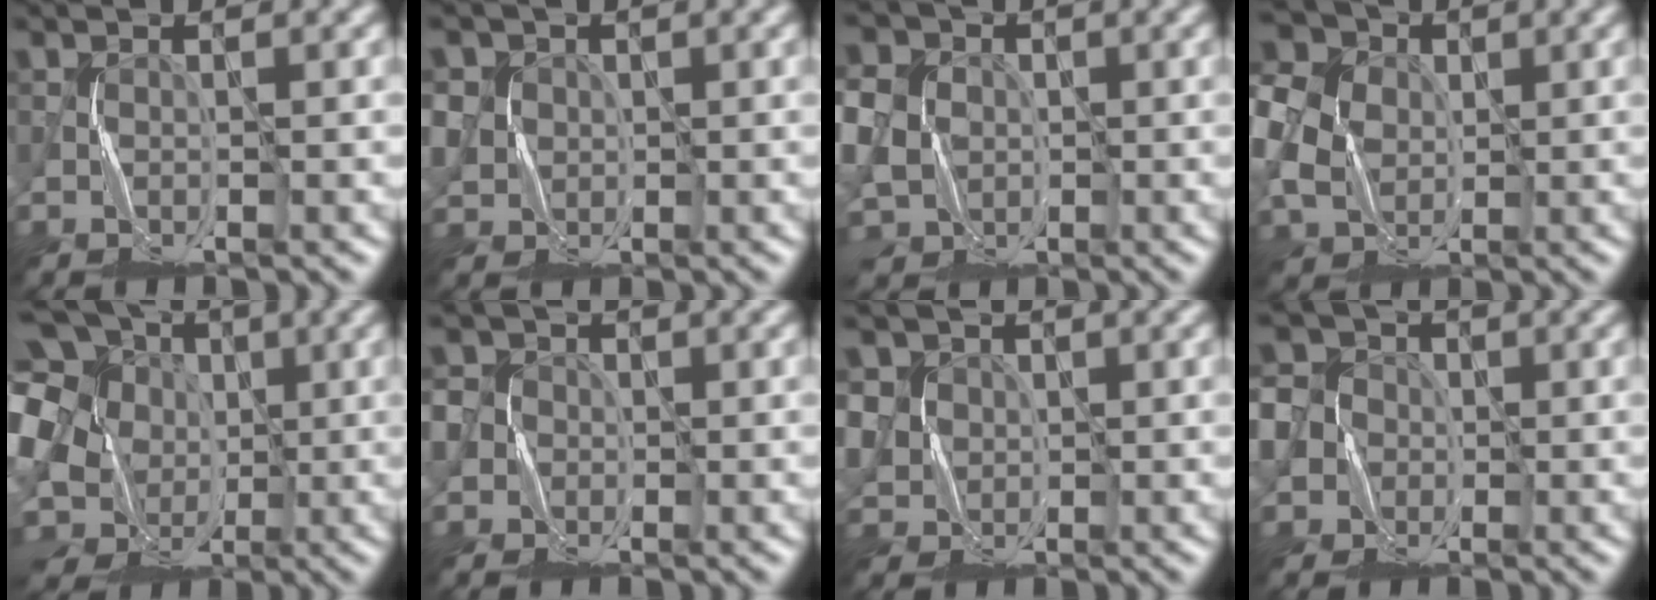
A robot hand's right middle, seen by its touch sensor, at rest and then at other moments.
{"total": 2.9, "force": [0.4, 2.8, 0.3], "torque": [-0.025, 0.001, 0.011]}
{"total": 11.4, "force": [0.0, 10.3, 4.8], "torque": [-0.138, 0.011, -0.027]}
{"total": 7.8, "force": [0.4, 6.7, 4.0], "torque": [-0.119, 0.017, -0.008]}
{"total": 16.8, "force": [-0.3, 14.4, 8.7], "torque": [-0.213, 0.027, -0.018]}
{"total": 5.0, "force": [0.8, 4.9, 1.0], "torque": [-0.027, 0.038, -0.015]}
{"total": 4.4, "force": [1.1, 4.2, 0.9], "torque": [-0.036, 0.008, 0.019]}
{"total": 9.5, "force": [0.9, 9.0, 3.1], "torque": [-0.088, 0.040, -0.011]}